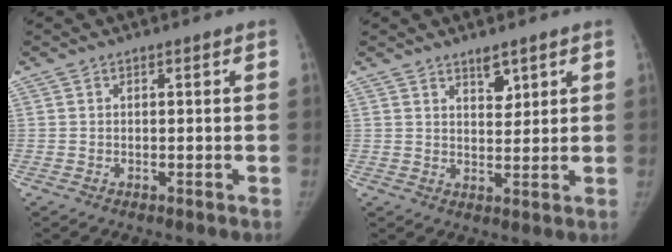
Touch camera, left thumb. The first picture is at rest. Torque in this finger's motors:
{"motor_torque": [0.31, 0.11, -0.22, 0.03, -0.02]}